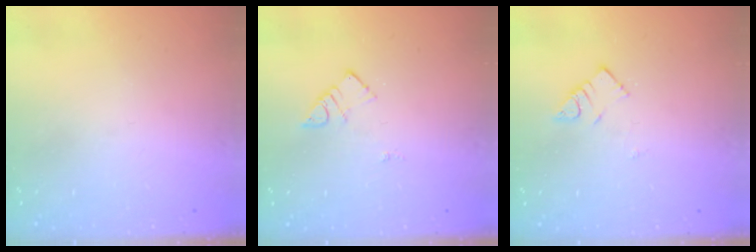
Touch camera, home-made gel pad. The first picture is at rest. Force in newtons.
{"total": 4.8, "press": 4.8, "slide": 0.5}
{"total": 4.4, "press": 4.4, "slide": 0.2}